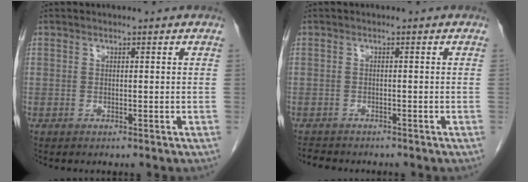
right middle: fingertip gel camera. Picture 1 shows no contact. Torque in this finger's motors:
{"motor_torque": [0.02, -0.01, -0.03, 0.00]}